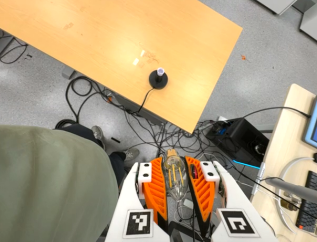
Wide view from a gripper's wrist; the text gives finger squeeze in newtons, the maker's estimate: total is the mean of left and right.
{"total": 19.5, "left": 20.7, "right": 18.4}